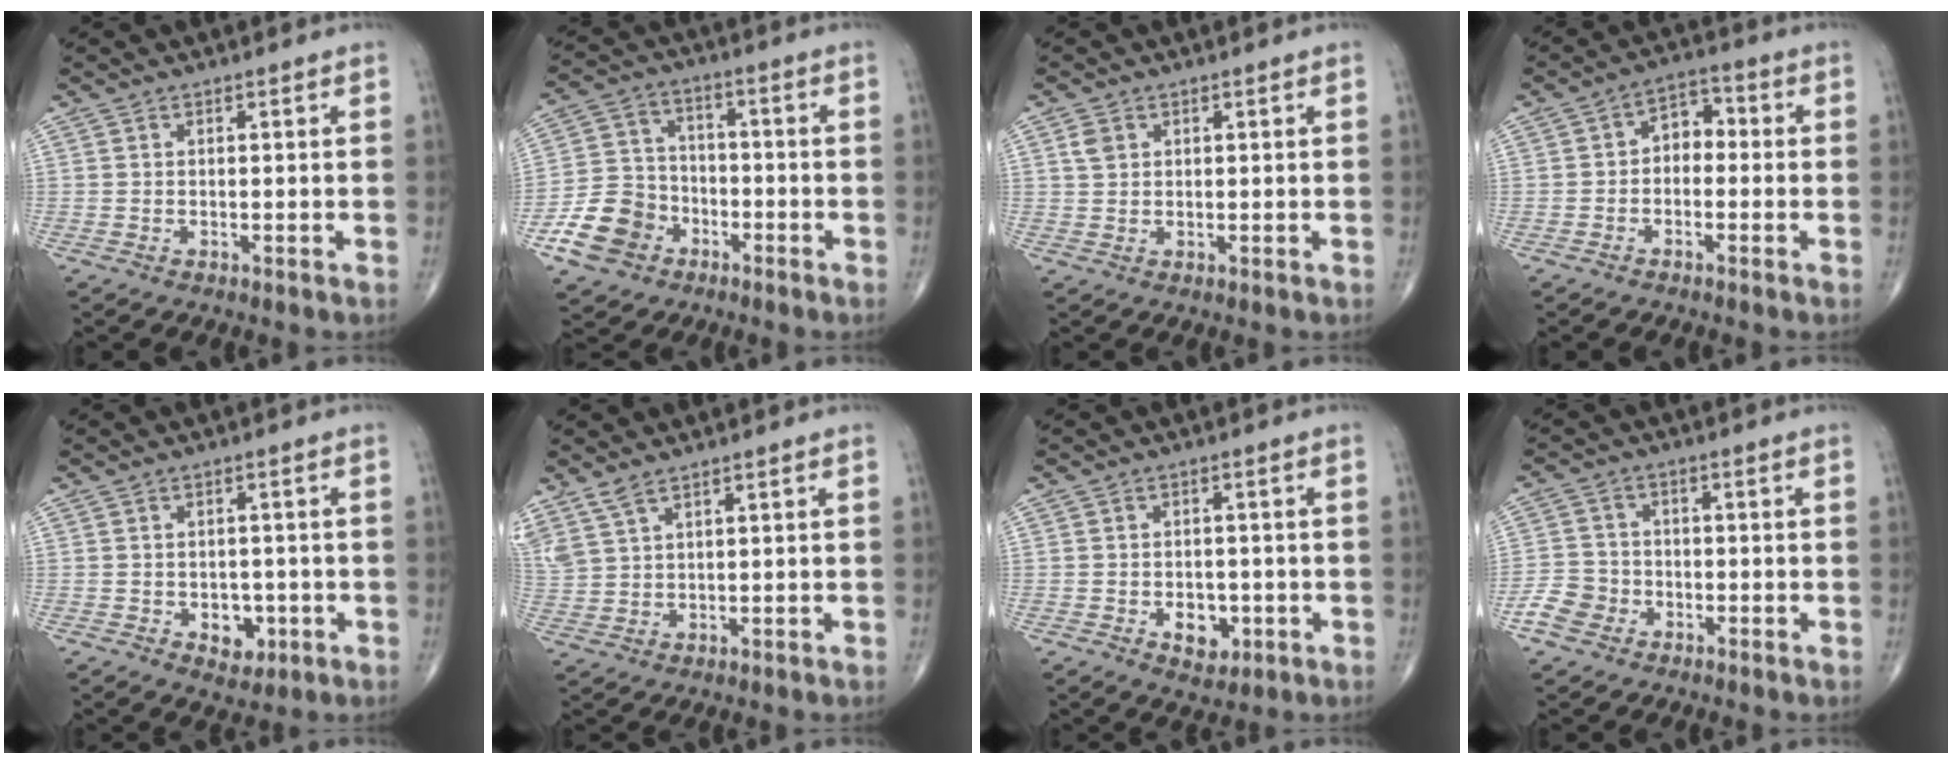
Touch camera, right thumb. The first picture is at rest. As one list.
[{"total": 11.0, "force": [-5.4, 8.7, 4.2], "torque": [-0.059, 0.040, -0.103]}, {"total": 2.3, "force": [1.0, 1.7, 1.2], "torque": [-0.020, 0.000, 0.020]}, {"total": 5.2, "force": [-0.6, 3.8, 3.6], "torque": [-0.032, 0.026, -0.025]}, {"total": 4.9, "force": [-1.5, 3.5, 3.1], "torque": [-0.017, 0.006, -0.014]}, {"total": 4.7, "force": [3.7, 1.5, 2.6], "torque": [-0.063, -0.006, 0.086]}, {"total": 5.2, "force": [-1.7, 3.5, 3.4], "torque": [-0.027, 0.004, -0.018]}, {"total": 5.2, "force": [-2.6, 4.2, 1.4], "torque": [-0.011, 0.018, -0.055]}]